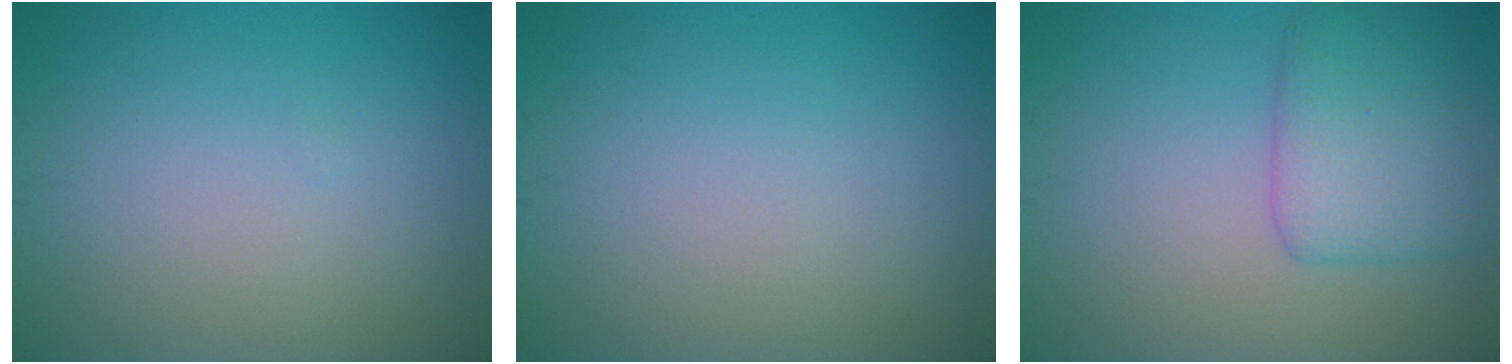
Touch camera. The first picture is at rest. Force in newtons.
{"total": 0.0}
{"total": 4.3, "press": 4.3, "slide": 0.2}